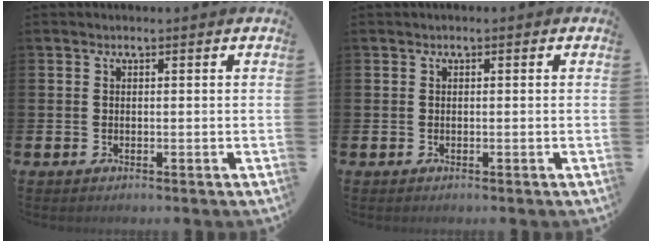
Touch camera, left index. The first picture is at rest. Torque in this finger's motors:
{"motor_torque": [-0.41, -0.48, -0.14, 0.03]}